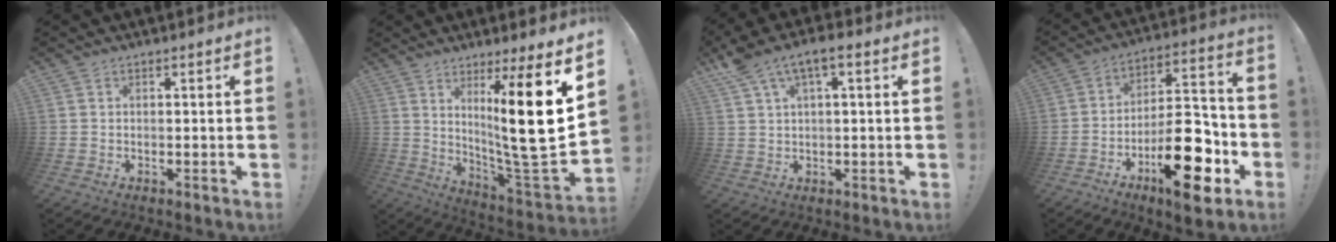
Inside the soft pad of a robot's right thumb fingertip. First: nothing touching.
{"total": 19.5, "force": [5.0, 1.7, 18.8], "torque": [-0.298, -0.049, 0.067]}
{"total": 6.9, "force": [3.4, 2.5, 5.5], "torque": [-0.100, -0.005, 0.062]}
{"total": 19.7, "force": [-8.8, 9.4, 14.9], "torque": [-0.200, 0.062, -0.128]}